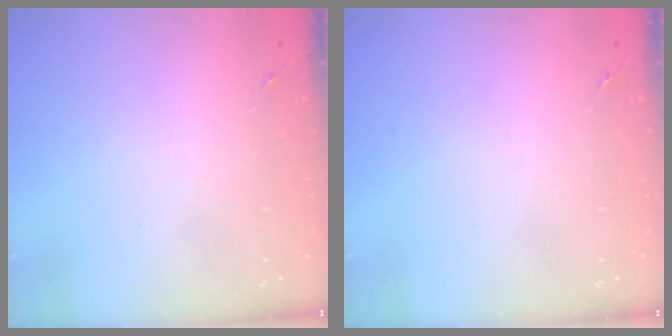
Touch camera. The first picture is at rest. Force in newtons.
{"total": 0.0}